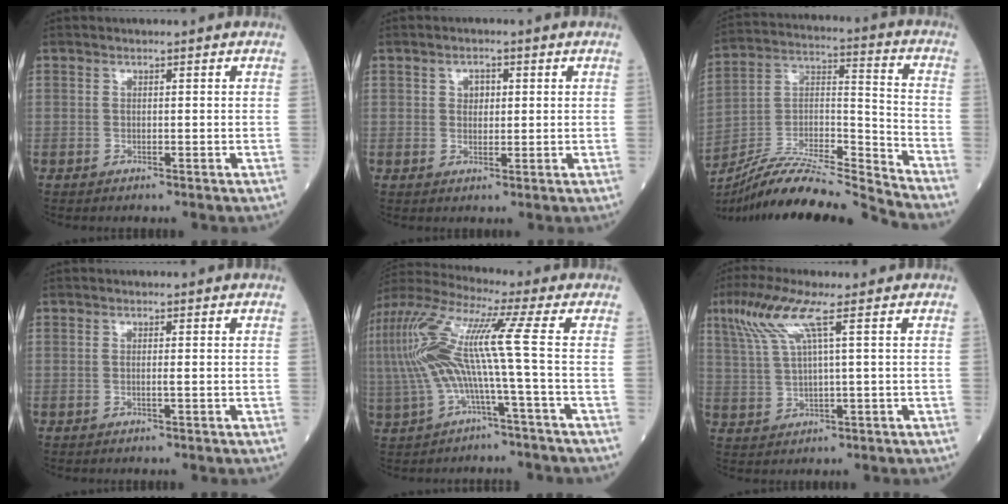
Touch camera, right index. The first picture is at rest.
{"total": 2.2, "force": [0.7, 1.5, 1.4], "torque": [-0.020, 0.004, 0.010]}
{"total": 19.1, "force": [-18.0, -1.3, 6.1], "torque": [-0.111, 0.016, -0.319]}
{"total": 0.7, "force": [-0.2, -0.2, 0.6], "torque": [-0.012, 0.000, -0.005]}
{"total": 12.7, "force": [-0.6, -0.4, 12.7], "torque": [-0.275, 0.032, -0.021]}
{"total": 7.0, "force": [3.3, 0.0, 6.1], "torque": [-0.144, 0.012, 0.074]}